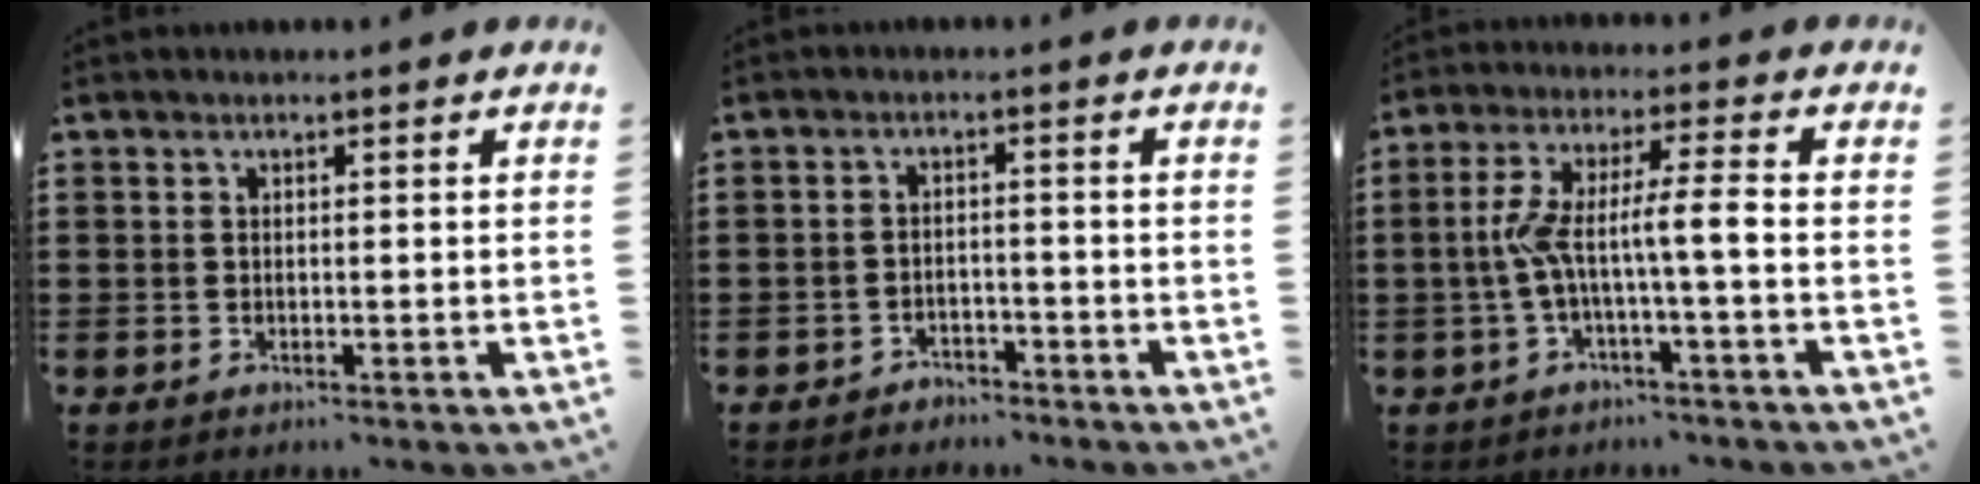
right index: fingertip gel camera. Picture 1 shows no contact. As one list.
[{"total": 2.4, "force": [-2.4, 0.5, -0.1], "torque": [-0.007, 0.001, -0.052]}, {"total": 7.4, "force": [-1.3, 0.3, 7.3], "torque": [-0.146, -0.003, -0.032]}]